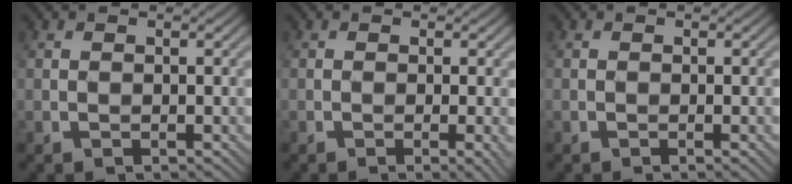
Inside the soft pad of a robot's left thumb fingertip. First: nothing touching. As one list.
[{"total": 2.0, "force": [-0.5, 0.3, 1.9], "torque": [-0.030, 0.000, -0.011]}, {"total": 1.1, "force": [-0.3, 0.1, 1.0], "torque": [-0.016, -0.001, -0.007]}]